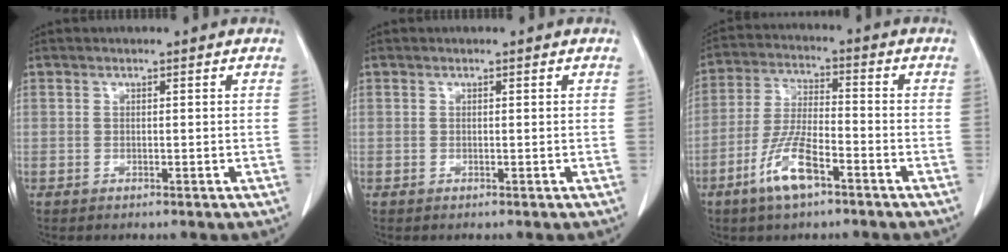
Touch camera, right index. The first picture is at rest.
{"total": 0.0}
{"total": 8.9, "force": [-5.0, 2.1, 7.1], "torque": [-0.148, -0.006, -0.096]}